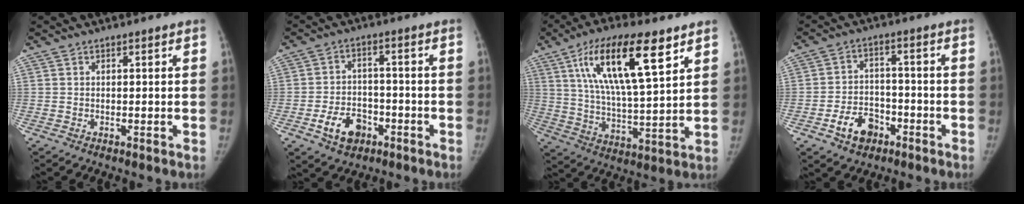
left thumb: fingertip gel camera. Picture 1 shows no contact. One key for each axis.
{"total": 8.0, "fx": -3.8, "fy": 5.6, "fz": 4.3, "tx": -0.055, "ty": 0.026, "tz": -0.061}
{"total": 19.2, "fx": 9.1, "fy": 5.6, "fz": 15.9, "tx": -0.268, "ty": -0.027, "tz": 0.161}
{"total": 7.8, "fx": -4.1, "fy": 5.4, "fz": 3.8, "tx": -0.043, "ty": 0.031, "tz": -0.066}